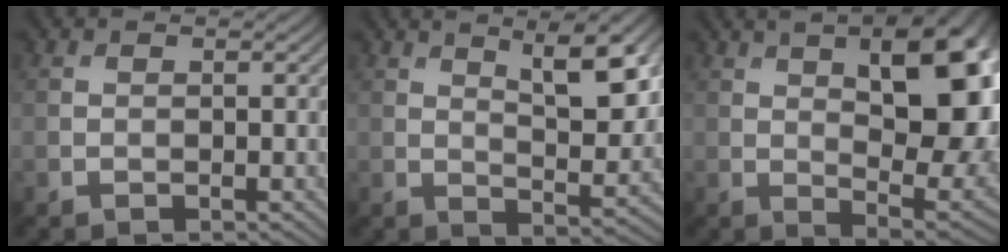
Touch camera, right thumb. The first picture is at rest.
{"total": 8.9, "force": [4.2, 2.7, 7.3], "torque": [-0.114, -0.002, 0.068]}
{"total": 16.3, "force": [4.3, 7.3, 13.9], "torque": [-0.191, 0.015, 0.058]}